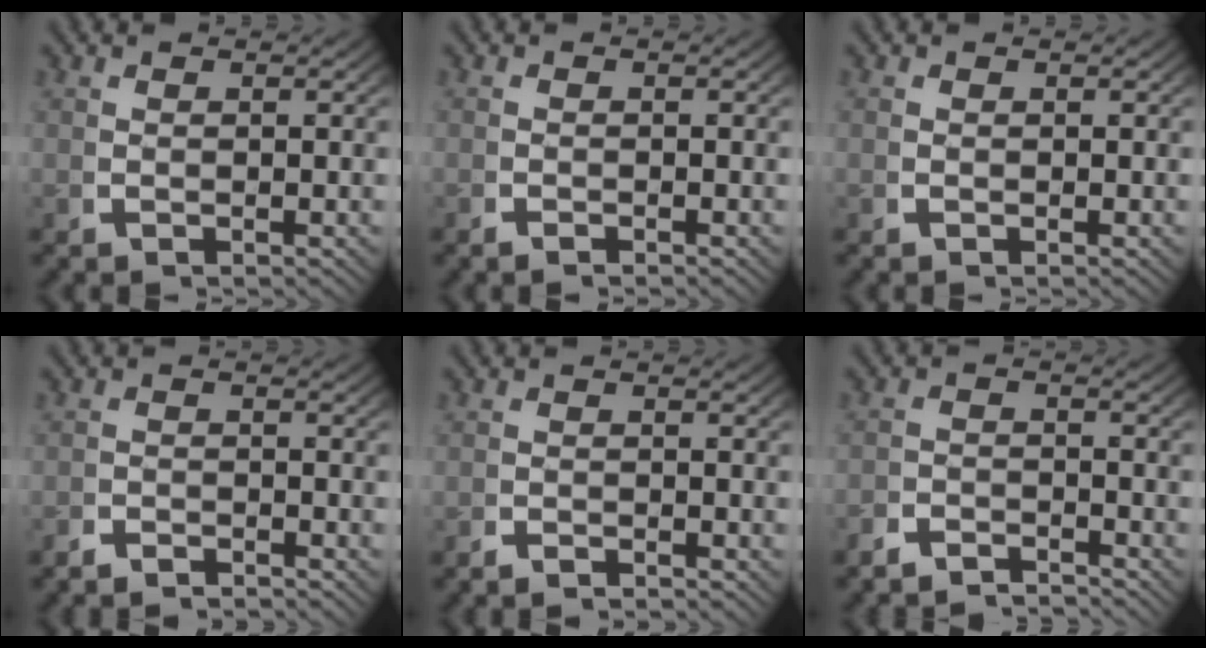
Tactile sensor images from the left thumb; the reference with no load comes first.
{"total": 0.8, "force": [-0.7, 0.3, 0.2], "torque": [-0.002, -0.006, -0.014]}
{"total": 0.0}
{"total": 2.2, "force": [-2.1, 0.4, 0.1], "torque": [0.002, -0.010, -0.042]}
{"total": 1.5, "force": [-1.4, 0.3, 0.1], "torque": [0.000, -0.008, -0.029]}
{"total": 3.4, "force": [-3.3, 0.7, 0.2], "torque": [0.003, -0.013, -0.062]}